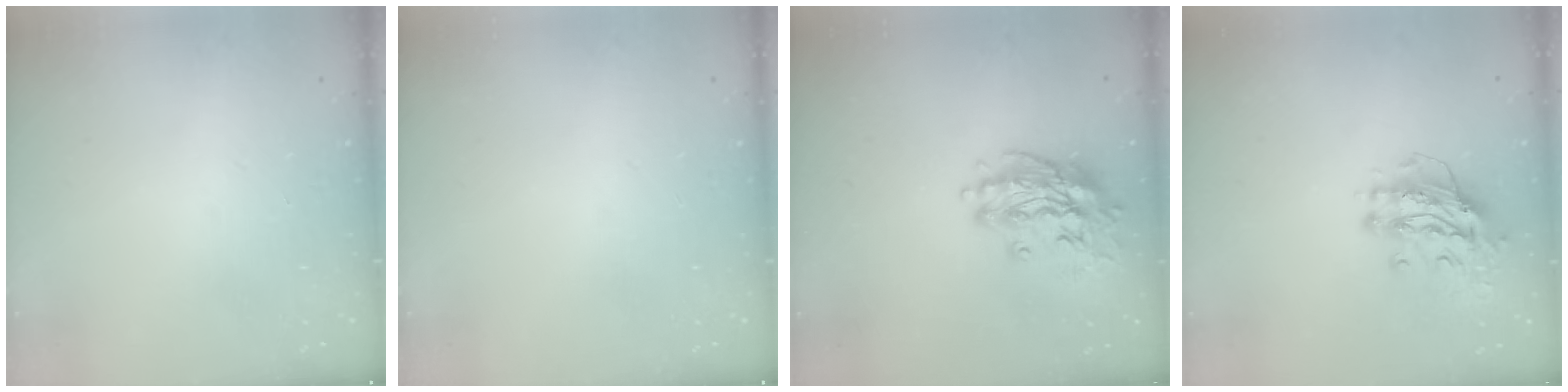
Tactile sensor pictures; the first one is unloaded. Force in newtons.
{"total": 0.0}
{"total": 15.4, "press": 15.2, "slide": 2.6}
{"total": 12.9, "press": 12.8, "slide": 1.2}